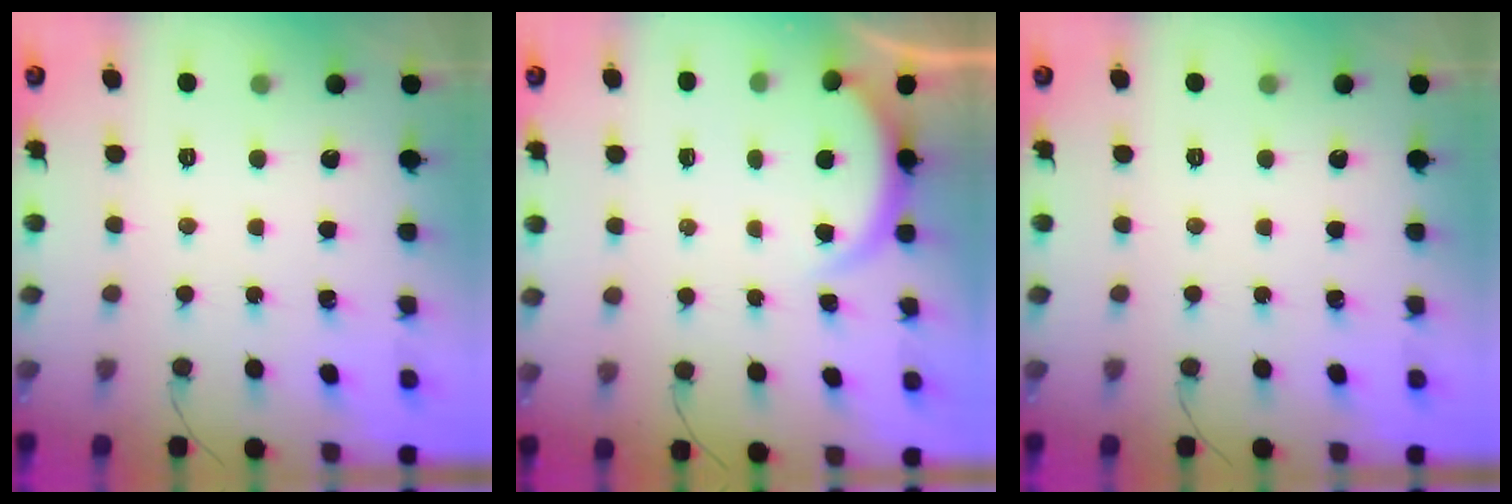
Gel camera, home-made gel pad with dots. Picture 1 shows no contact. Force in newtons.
{"total": 2.2, "press": 2.2, "slide": 0.6}
{"total": 0.0}